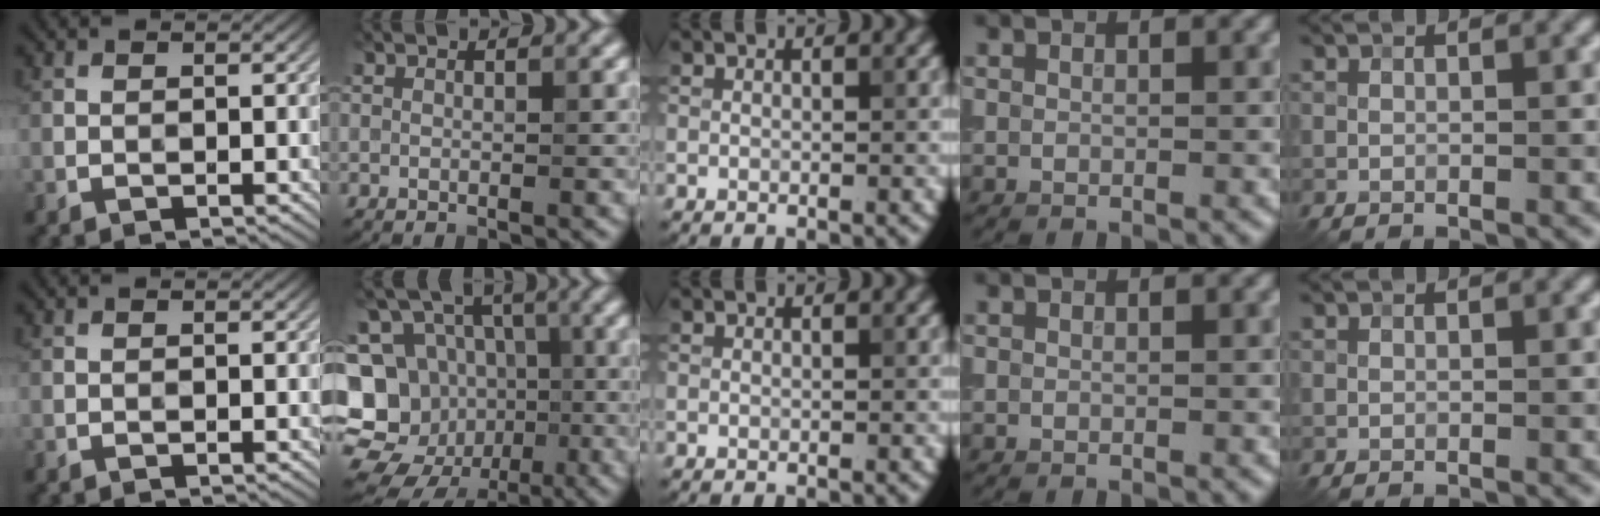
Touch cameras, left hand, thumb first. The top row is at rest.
{"index": {"total": 16.6, "force": [-4.4, 14.8, 6.3], "torque": [-0.157, 0.002, -0.073]}}